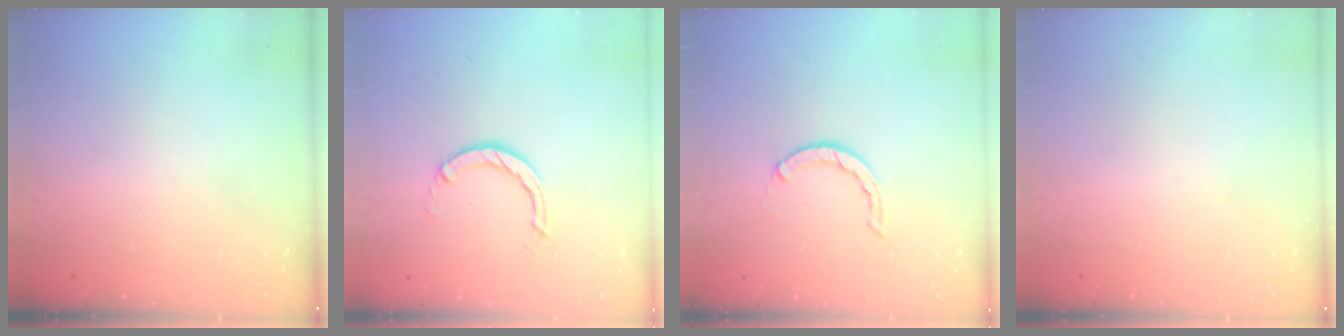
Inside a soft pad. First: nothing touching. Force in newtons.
{"total": 2.9, "press": 2.9, "slide": 0.4}
{"total": 1.2, "press": 1.2, "slide": 0.2}
{"total": 0.0}